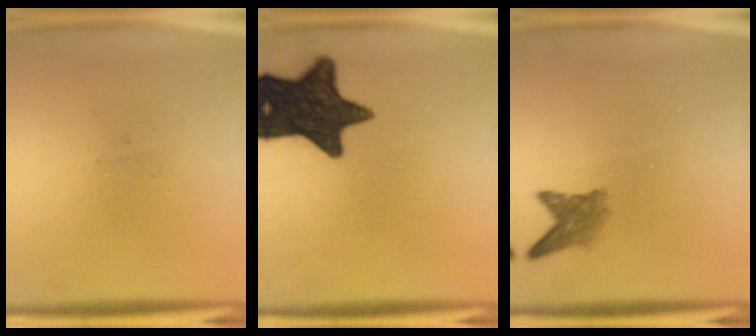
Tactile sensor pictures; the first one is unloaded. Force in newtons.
{"total": 16.2}
{"total": 2.9}